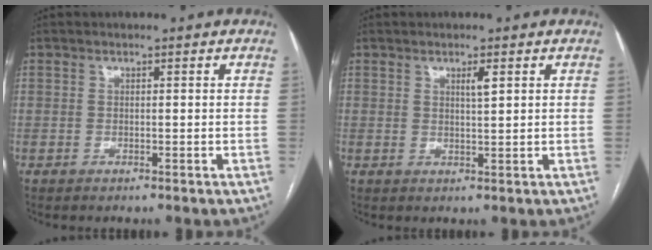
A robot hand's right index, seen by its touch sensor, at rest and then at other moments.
{"total": 1.8, "force": [0.9, 0.1, 1.5], "torque": [-0.029, -0.003, 0.014]}